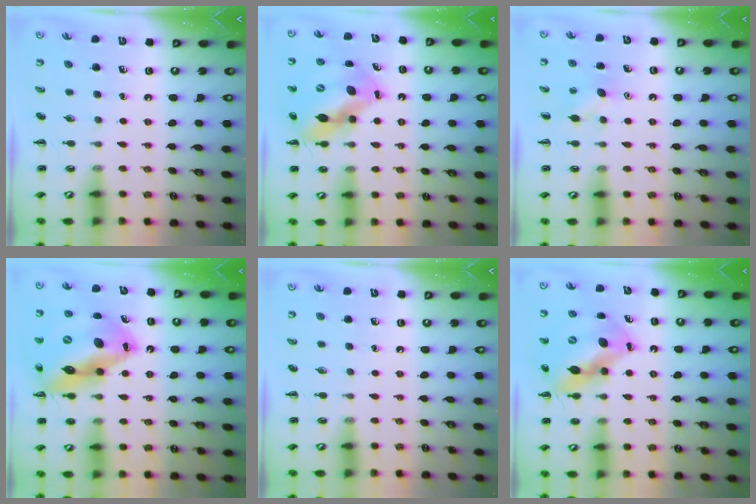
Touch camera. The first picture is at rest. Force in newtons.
{"total": 11.9, "press": 11.6, "slide": 2.7}
{"total": 4.6, "press": 4.5, "slide": 1.2}
{"total": 22.0, "press": 21.4, "slide": 5.4}
{"total": 0.0}
{"total": 11.9, "press": 11.6, "slide": 2.7}